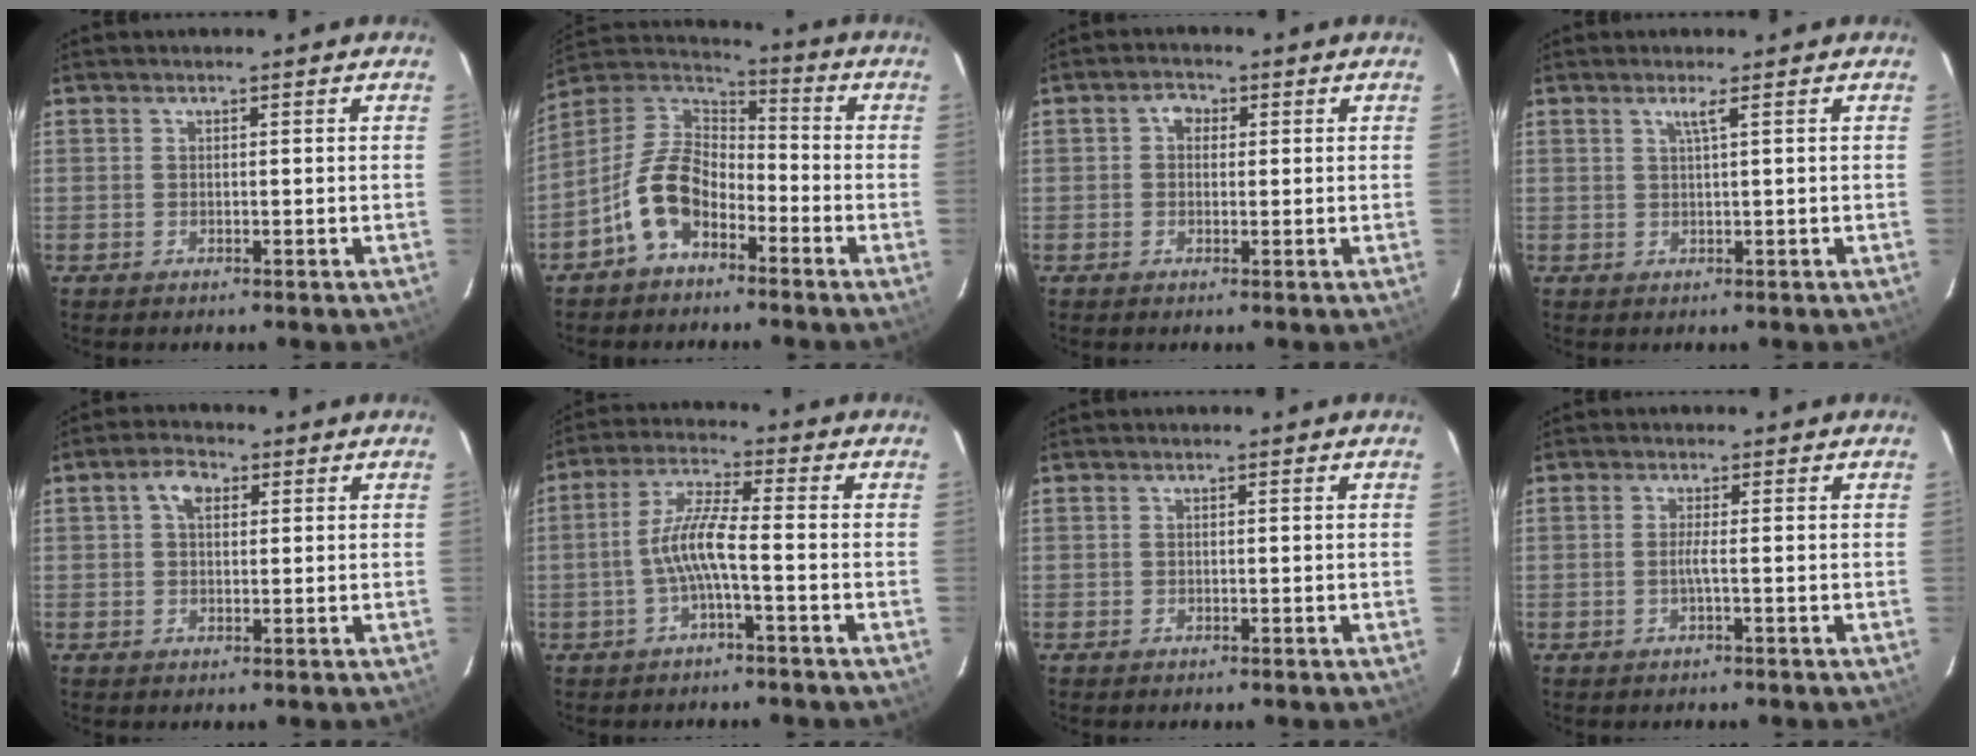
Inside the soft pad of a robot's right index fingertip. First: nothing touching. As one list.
[{"total": 11.8, "force": [-6.0, 7.1, 7.3], "torque": [-0.157, 0.020, -0.122]}, {"total": 2.5, "force": [0.4, 2.1, 1.2], "torque": [-0.019, 0.012, 0.004]}, {"total": 1.4, "force": [0.6, -0.6, 1.1], "torque": [-0.017, -0.003, 0.011]}, {"total": 3.9, "force": [1.2, 2.4, 2.7], "torque": [-0.047, 0.014, 0.021]}, {"total": 6.7, "force": [-2.1, 0.5, 6.3], "torque": [-0.140, 0.012, -0.038]}, {"total": 0.0}, {"total": 1.3, "force": [-0.4, -0.4, 1.2], "torque": [-0.021, -0.002, -0.010]}]